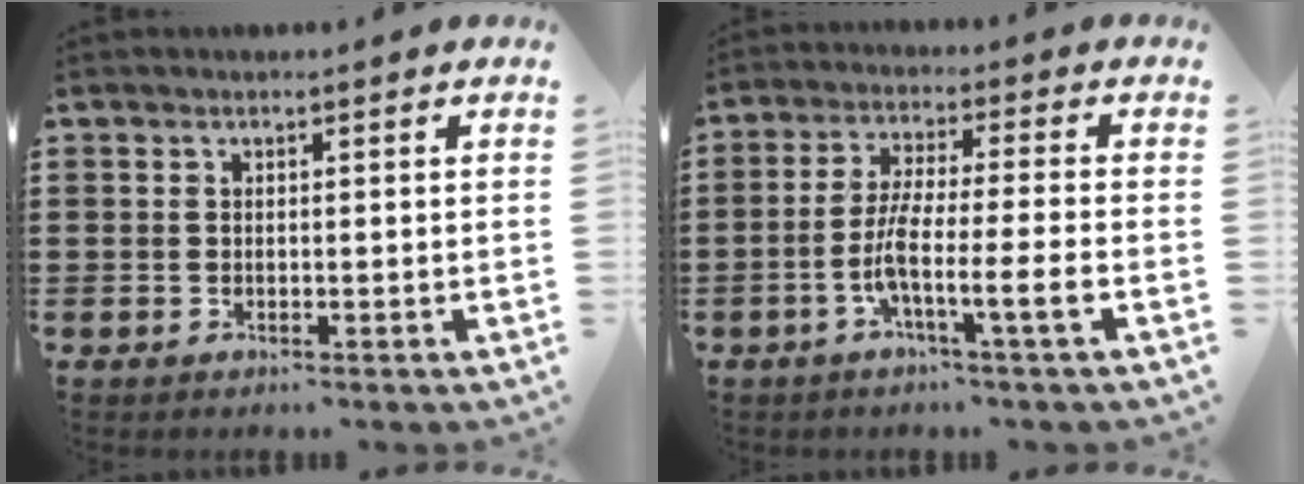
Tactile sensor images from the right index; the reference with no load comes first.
{"total": 7.6, "force": [-3.0, 0.2, 6.9], "torque": [-0.141, -0.010, -0.064]}